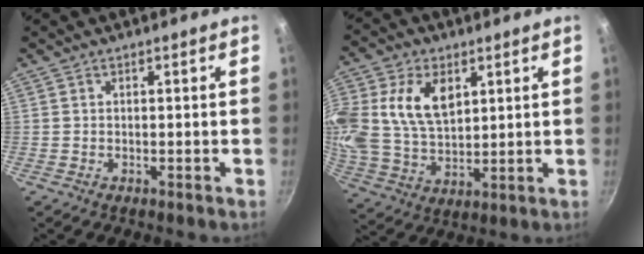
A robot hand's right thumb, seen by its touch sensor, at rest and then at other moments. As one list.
[{"total": 16.4, "force": [5.0, 10.9, 11.2], "torque": [-0.222, -0.010, 0.099]}]